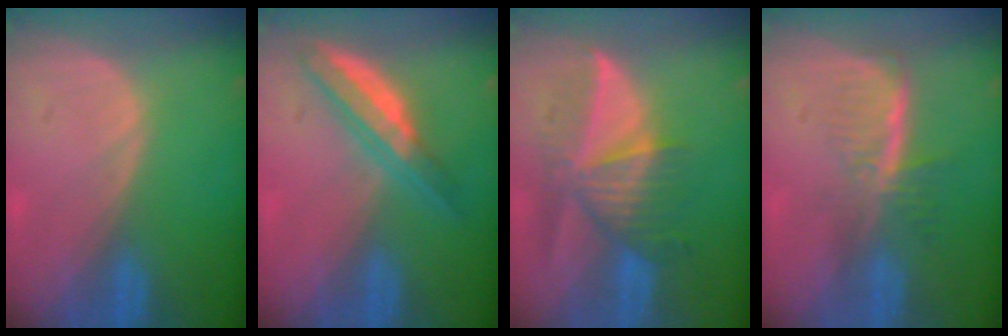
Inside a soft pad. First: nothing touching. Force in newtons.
{"total": 5.8, "press": 5.5, "slide": 1.9}
{"total": 8.2, "press": 7.8, "slide": 2.5}
{"total": 6.0, "press": 5.1, "slide": 3.0}